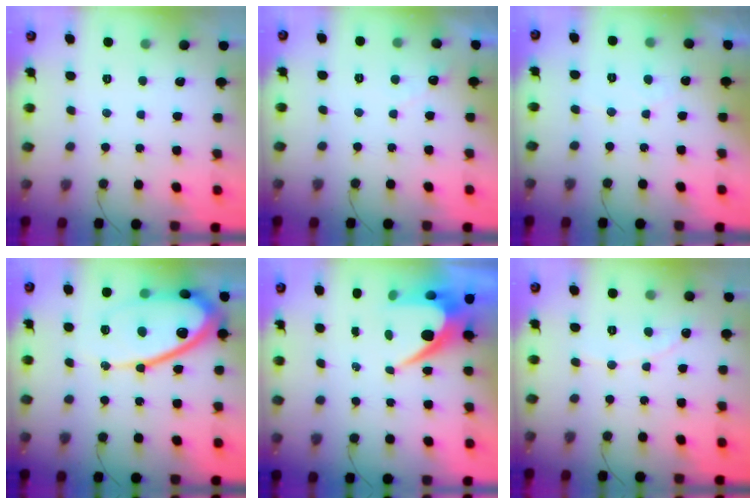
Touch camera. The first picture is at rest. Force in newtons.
{"total": 2.7, "press": 2.7, "slide": 0.1}
{"total": 2.7, "press": 2.7, "slide": 0.1}
{"total": 18.3, "press": 18.2, "slide": 1.5}
{"total": 9.1, "press": 9.1, "slide": 0.7}
{"total": 1.9, "press": 1.9, "slide": 0.1}